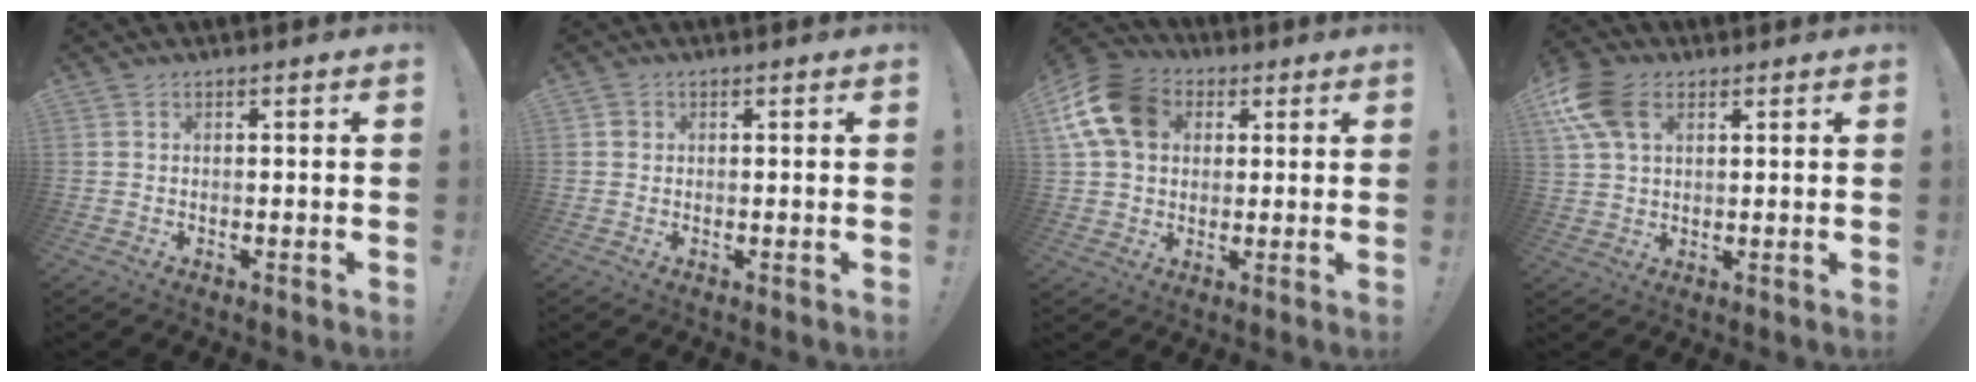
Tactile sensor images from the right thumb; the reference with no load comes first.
{"total": 1.1, "force": [0.2, 1.0, 0.2], "torque": [0.001, 0.001, 0.004]}
{"total": 15.0, "force": [4.3, 11.5, 8.5], "torque": [-0.159, -0.004, 0.088]}
{"total": 12.2, "force": [4.6, 7.9, 8.1], "torque": [-0.162, -0.002, 0.091]}